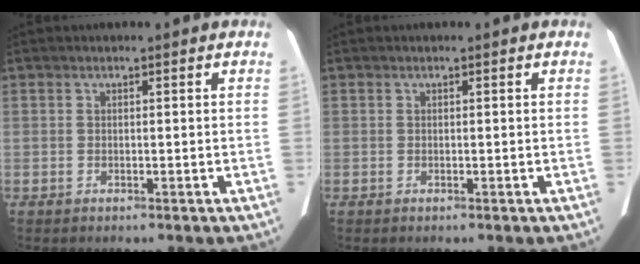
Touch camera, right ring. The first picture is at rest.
{"total": 0.0}